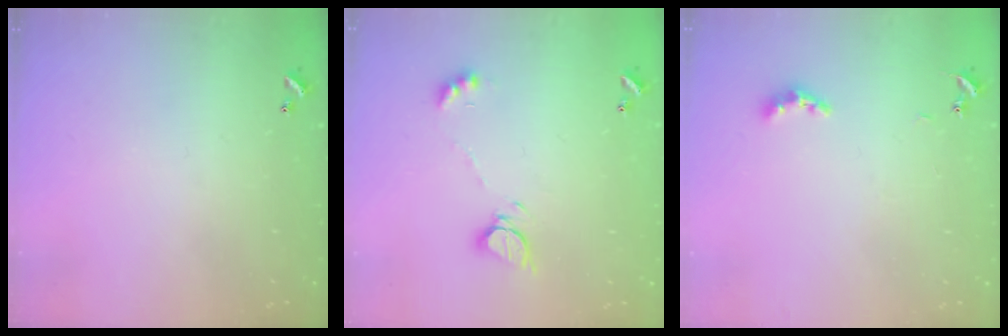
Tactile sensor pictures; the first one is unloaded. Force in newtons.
{"total": 6.6, "press": 6.6, "slide": 0.7}
{"total": 5.4, "press": 5.4, "slide": 0.6}